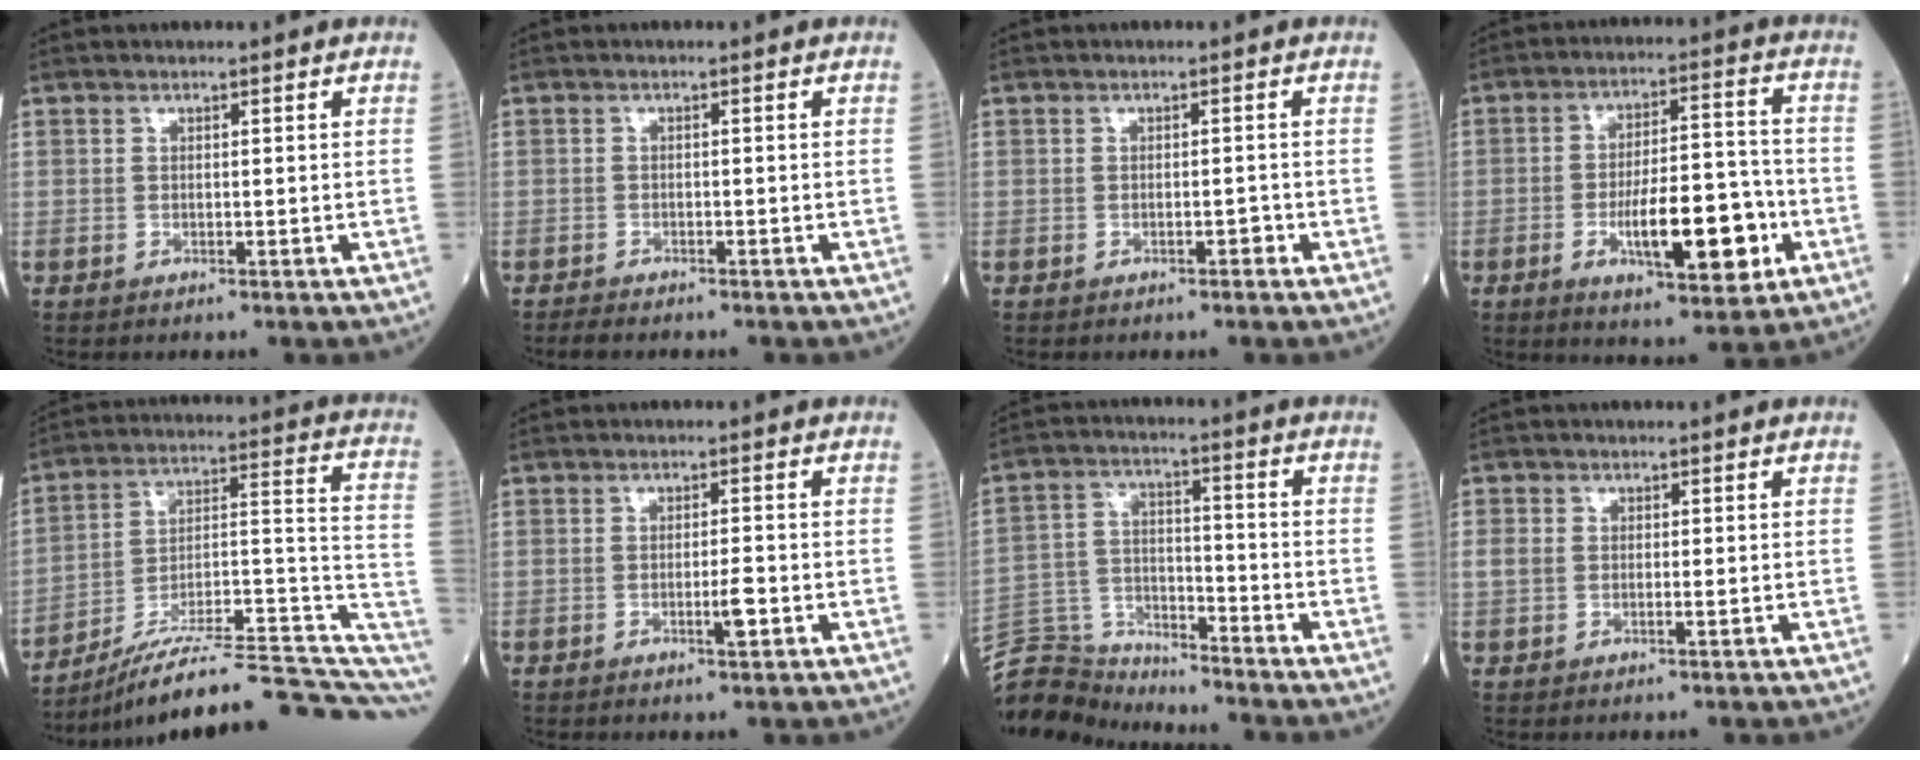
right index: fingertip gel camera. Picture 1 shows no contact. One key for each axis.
{"total": 2.0, "fx": -1.8, "fy": 0.3, "fz": 0.8, "tx": -0.019, "ty": -0.006, "tz": -0.028}
{"total": 1.0, "fx": -0.5, "fy": 0.3, "fz": 0.7, "tx": -0.011, "ty": 0.001, "tz": -0.007}
{"total": 13.3, "fx": -4.1, "fy": 3.8, "fz": 12.0, "tx": -0.191, "ty": 0.005, "tz": -0.061}
{"total": 21.7, "fx": -16.9, "fy": 2.7, "fz": 13.4, "tx": -0.145, "ty": 0.044, "tz": -0.256}
{"total": 2.7, "fx": -0.9, "fy": 0.3, "fz": 2.5, "tx": -0.043, "ty": -0.002, "tz": -0.014}
{"total": 10.0, "fx": -9.9, "fy": 1.0, "fz": -0.6, "tx": 0.006, "ty": 0.022, "tz": -0.192}
{"total": 2.6, "fx": 0.0, "fy": 1.7, "fz": 2.0, "tx": -0.050, "ty": 0.007, "tz": 0.002}